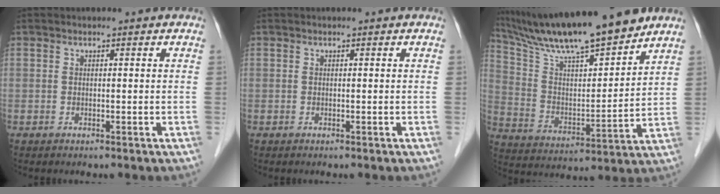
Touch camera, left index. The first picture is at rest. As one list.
[{"total": 0.0}, {"total": 19.1, "force": [16.5, 1.5, 9.7], "torque": [-0.170, 0.007, 0.285]}]